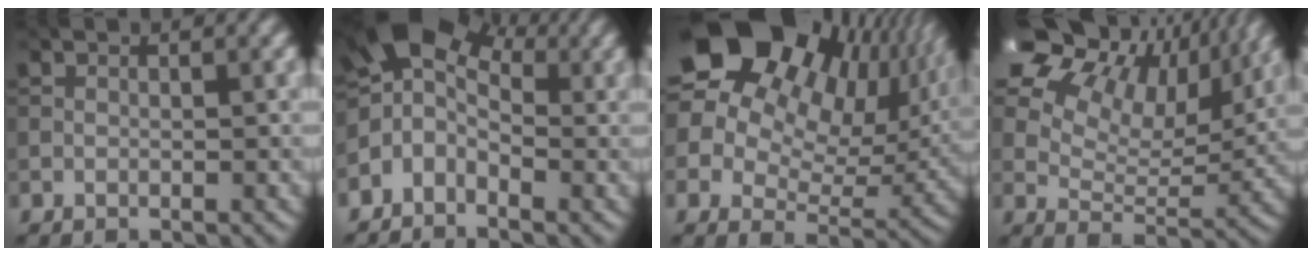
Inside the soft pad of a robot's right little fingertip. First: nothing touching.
{"total": 5.6, "force": [-1.3, 4.1, 3.7], "torque": [-0.056, 0.015, -0.047]}
{"total": 21.5, "force": [9.8, 15.2, 11.6], "torque": [-0.239, 0.058, 0.160]}
{"total": 15.1, "force": [9.5, 8.1, 8.5], "torque": [-0.172, 0.036, 0.146]}